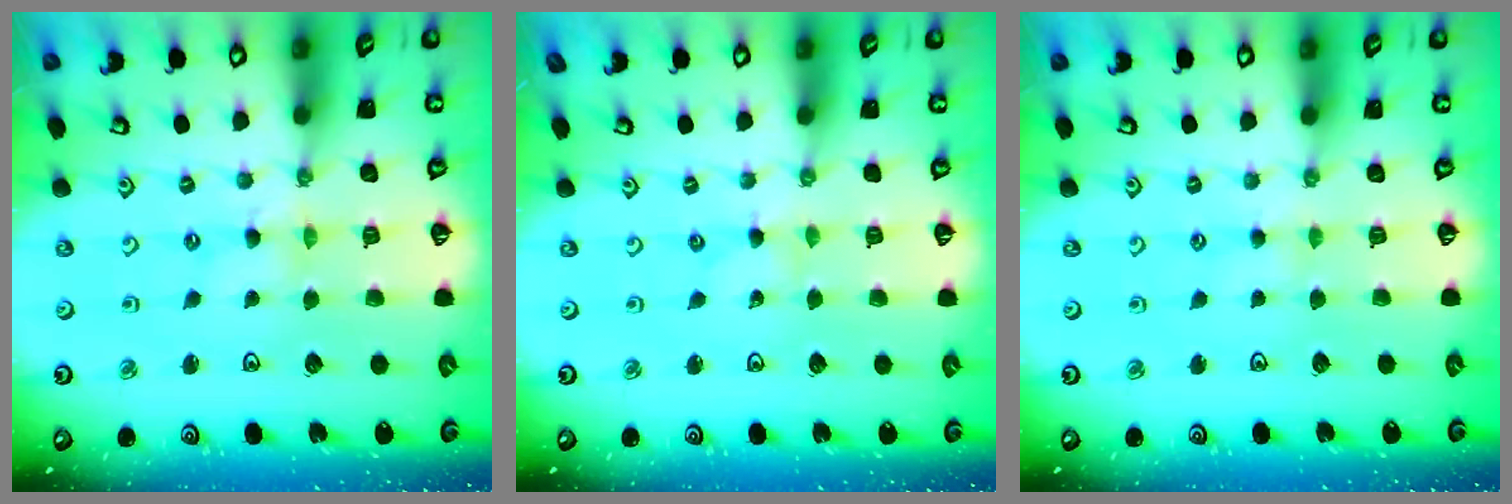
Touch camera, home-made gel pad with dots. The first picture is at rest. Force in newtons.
{"total": 0.0}
{"total": 2.5, "press": 2.5, "slide": 0.4}